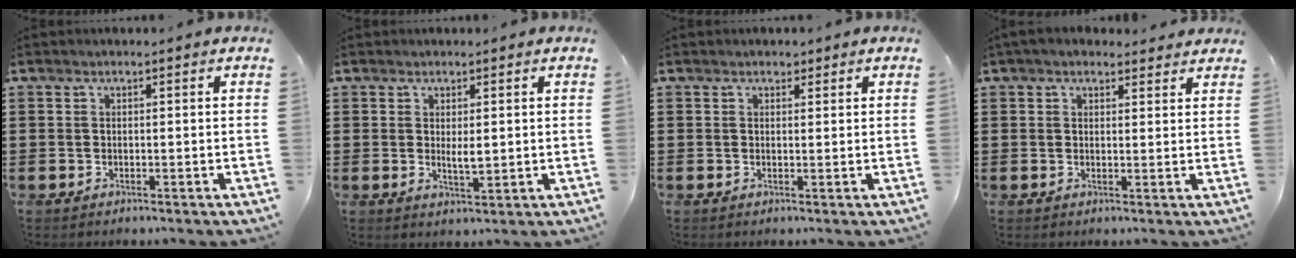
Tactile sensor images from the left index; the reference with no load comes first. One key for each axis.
{"total": 2.6, "fx": 0.4, "fy": 0.9, "fz": 2.5, "tx": -0.039, "ty": -0.002, "tz": 0.005}
{"total": 1.1, "fx": 0.9, "fy": 0.6, "fz": 0.3, "tx": -0.008, "ty": 0.006, "tz": 0.018}
{"total": 2.6, "fx": 2.3, "fy": 0.9, "fz": 0.8, "tx": -0.021, "ty": 0.001, "tz": 0.043}